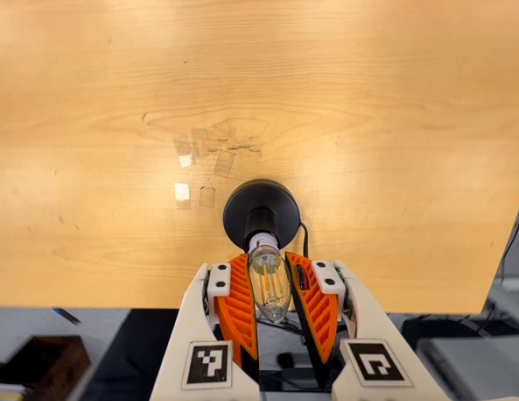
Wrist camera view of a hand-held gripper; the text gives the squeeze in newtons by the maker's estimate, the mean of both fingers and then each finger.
{"total": 12.7, "left": 13.3, "right": 12.2}